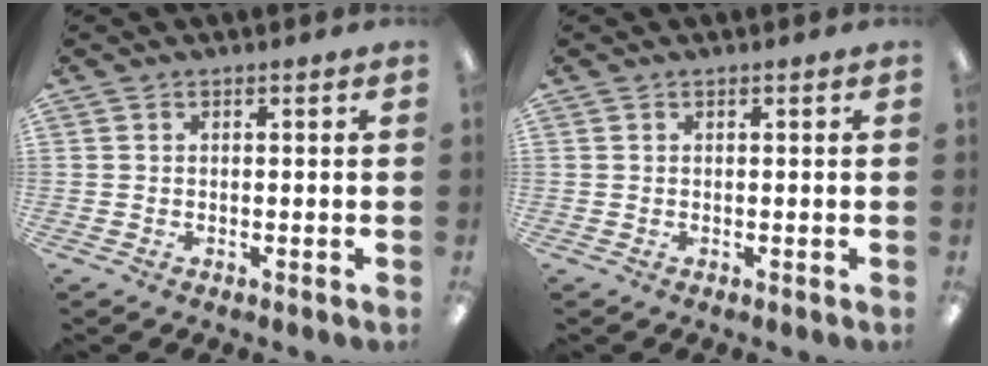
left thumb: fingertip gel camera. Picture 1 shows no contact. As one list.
[{"total": 0.0}]